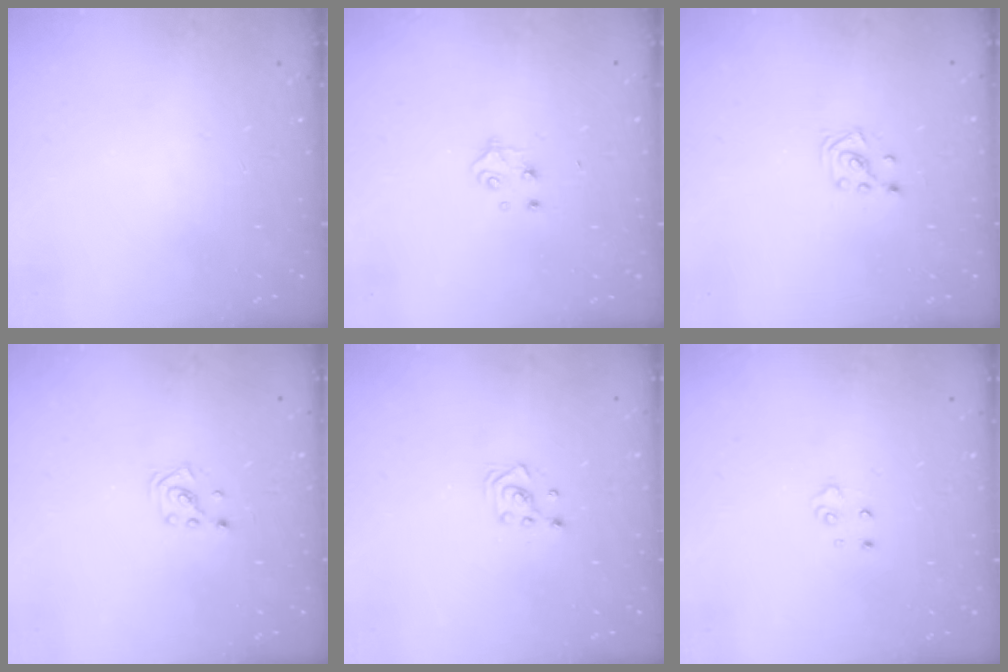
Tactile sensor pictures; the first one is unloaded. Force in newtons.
{"total": 5.5, "press": 5.5, "slide": 0.6}
{"total": 2.6, "press": 2.5, "slide": 0.7}
{"total": 1.3, "press": 1.3, "slide": 0.1}
{"total": 3.1, "press": 3.1, "slide": 0.3}
{"total": 3.2, "press": 3.2, "slide": 0.3}